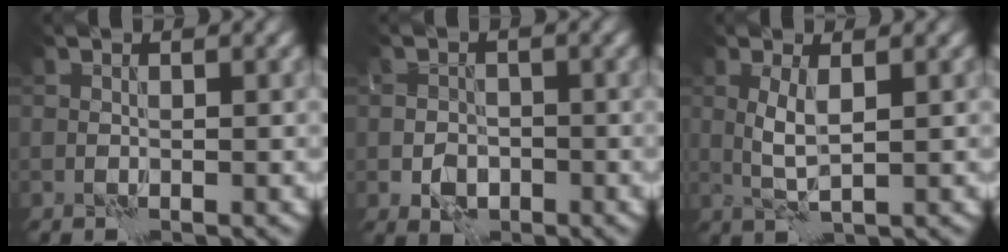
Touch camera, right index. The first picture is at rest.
{"total": 2.6, "force": [-1.1, 2.0, 1.3], "torque": [-0.019, -0.002, -0.022]}
{"total": 2.4, "force": [0.5, 0.5, 2.3], "torque": [-0.056, 0.003, 0.011]}